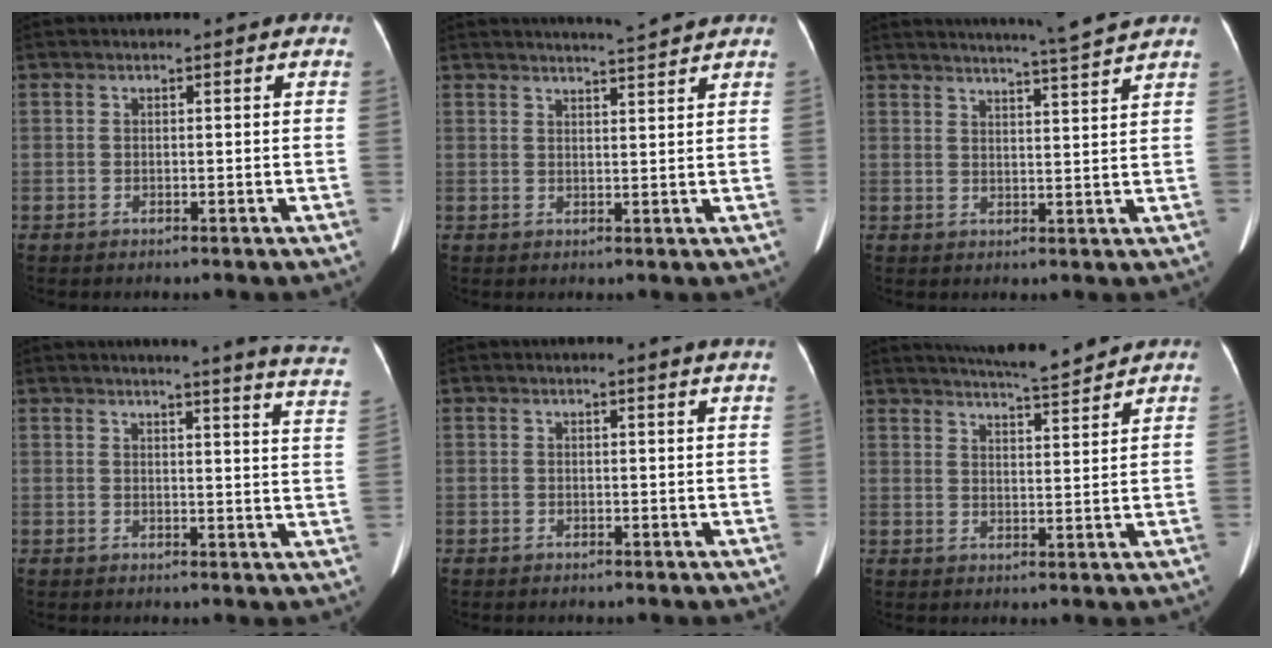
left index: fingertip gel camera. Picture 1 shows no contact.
{"total": 4.9, "force": [4.7, -0.8, 1.2], "torque": [-0.022, 0.005, 0.063]}
{"total": 8.9, "force": [8.2, -2.1, 2.9], "torque": [-0.047, -0.014, 0.109]}
{"total": 14.3, "force": [13.1, -1.1, 5.8], "torque": [-0.069, -0.087, 0.124]}
{"total": 1.3, "force": [1.2, -0.2, 0.5], "torque": [-0.013, 0.001, 0.009]}
{"total": 9.3, "force": [8.7, -0.2, 3.2], "torque": [-0.056, 0.004, 0.128]}